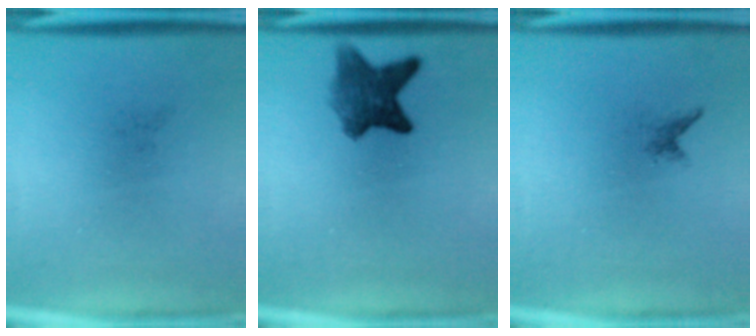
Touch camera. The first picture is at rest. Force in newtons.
{"total": 6.3}
{"total": 0.7}